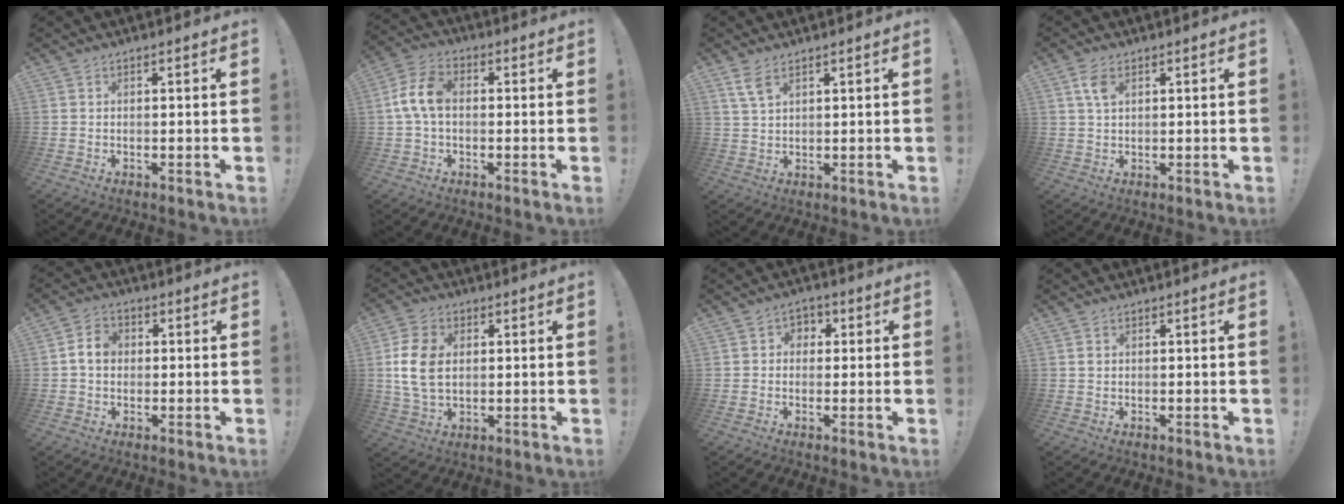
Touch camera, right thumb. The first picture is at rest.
{"total": 9.2, "force": [0.1, 5.8, 7.2], "torque": [-0.136, 0.011, 0.007]}
{"total": 4.7, "force": [2.9, 1.9, 3.2], "torque": [-0.063, -0.009, 0.055]}
{"total": 4.5, "force": [1.8, 2.4, 3.3], "torque": [-0.065, 0.002, 0.035]}
{"total": 5.6, "force": [-0.1, 4.4, 3.4], "torque": [-0.051, 0.013, -0.001]}
{"total": 12.9, "force": [1.2, 9.0, 9.2], "torque": [-0.172, 0.002, 0.025]}
{"total": 3.7, "force": [-0.7, 3.4, 1.2], "torque": [-0.009, 0.008, -0.015]}
{"total": 0.8, "force": [0.2, 0.7, 0.2], "torque": [-0.005, 0.004, 0.003]}